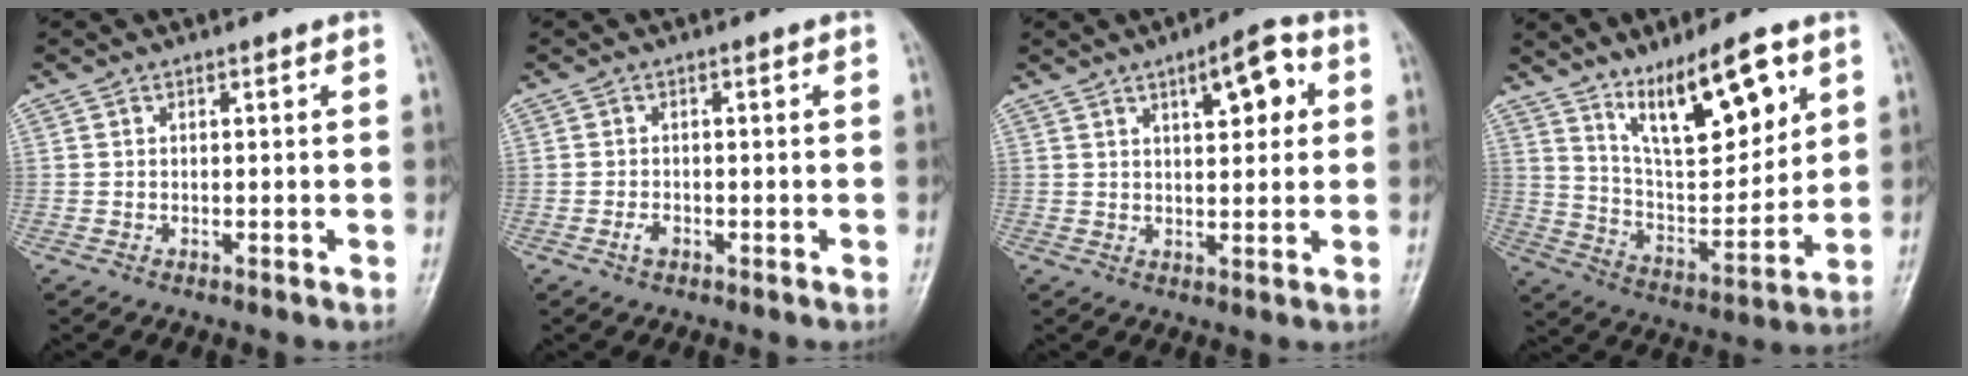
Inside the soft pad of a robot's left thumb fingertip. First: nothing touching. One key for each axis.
{"total": 1.3, "fx": -0.7, "fy": 0.7, "fz": 0.7, "tx": -0.017, "ty": 0.003, "tz": -0.016}
{"total": 8.1, "fx": 3.1, "fy": 3.2, "fz": 6.8, "tx": -0.074, "ty": -0.002, "tz": 0.038}
{"total": 16.3, "fx": 9.3, "fy": 5.3, "fz": 12.2, "tx": -0.169, "ty": -0.053, "tz": 0.173}